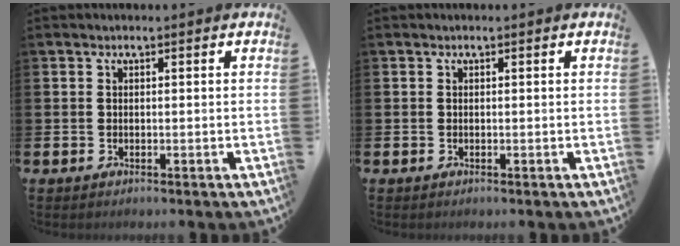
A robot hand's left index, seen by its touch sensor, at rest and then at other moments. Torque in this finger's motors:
{"motor_torque": [0.06, -0.07, 0.04, -0.01]}